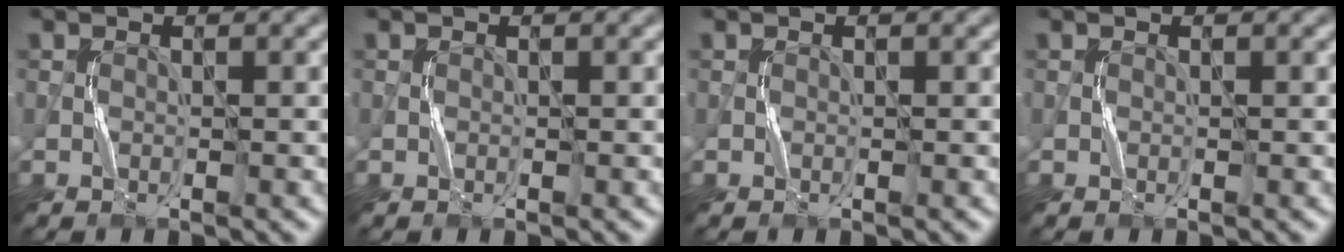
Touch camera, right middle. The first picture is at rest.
{"total": 0.0}
{"total": 0.0}
{"total": 0.0}